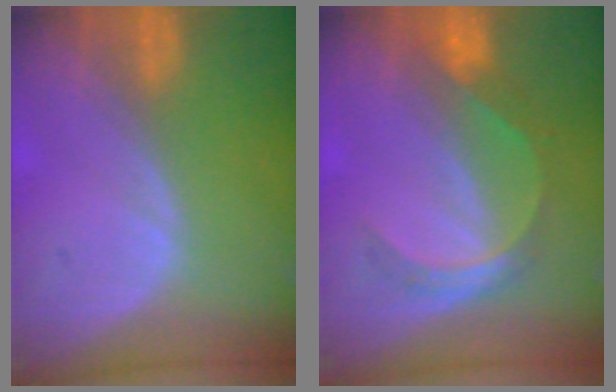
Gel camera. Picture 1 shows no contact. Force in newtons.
{"total": 5.3, "press": 5.0, "slide": 1.6}